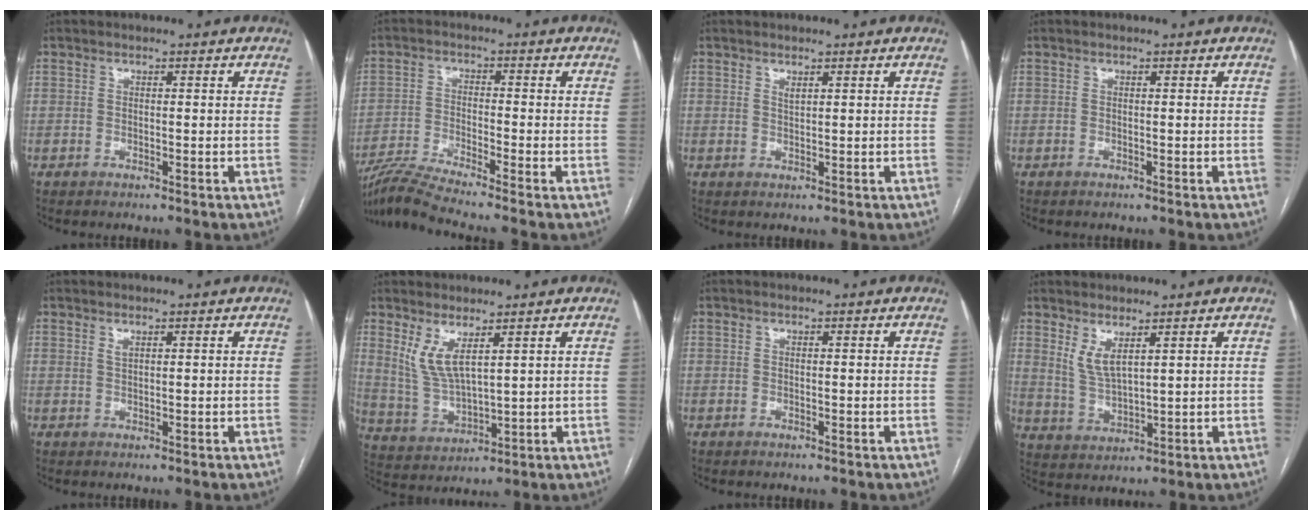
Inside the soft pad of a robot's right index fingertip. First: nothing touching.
{"total": 7.9, "force": [-6.8, -2.0, 3.4], "torque": [-0.064, -0.023, -0.127]}
{"total": 1.1, "force": [0.8, 0.3, 0.8], "torque": [-0.015, -0.004, 0.018]}
{"total": 0.0}
{"total": 0.8, "force": [0.6, 0.2, 0.5], "torque": [-0.011, -0.002, 0.014]}
{"total": 6.2, "force": [3.5, 1.4, 5.0], "torque": [-0.111, -0.015, 0.084]}
{"total": 0.0}
{"total": 4.4, "force": [2.8, 0.9, 3.3], "torque": [-0.074, -0.016, 0.067]}